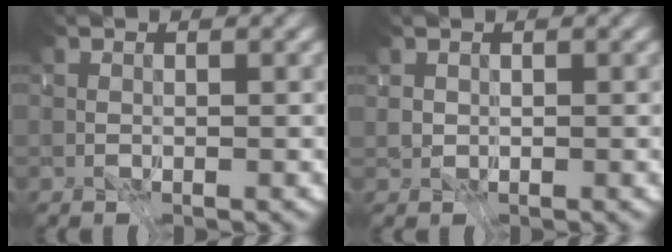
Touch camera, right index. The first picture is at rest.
{"total": 0.9, "force": [-0.1, -0.5, -0.7], "torque": [0.005, -0.001, 0.018]}